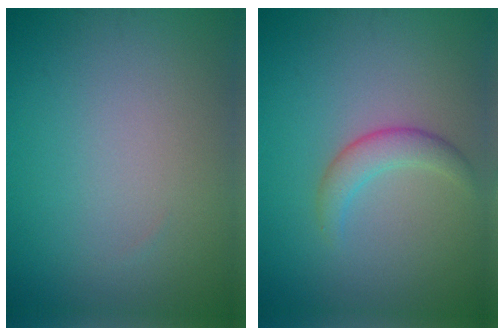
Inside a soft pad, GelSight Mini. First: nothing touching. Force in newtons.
{"total": 2.4, "press": 2.4, "slide": 0.1}